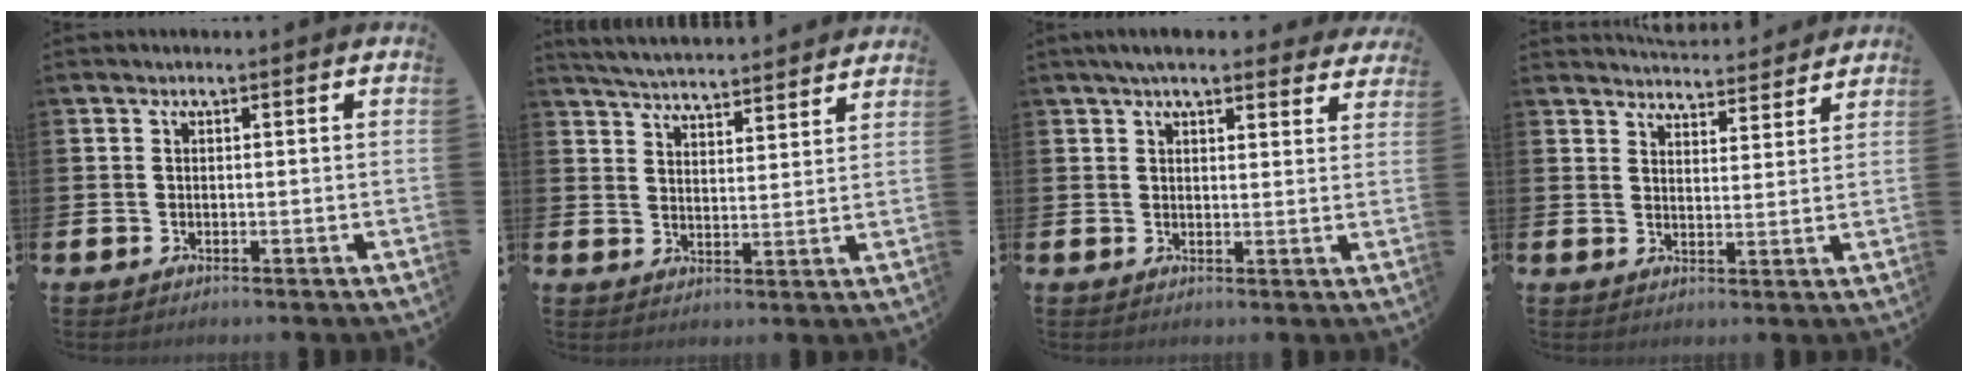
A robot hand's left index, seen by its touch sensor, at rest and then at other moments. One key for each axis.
{"total": 5.3, "fx": 5.3, "fy": 0.2, "fz": 0.2, "tx": -0.018, "ty": -0.043, "tz": 0.091}
{"total": 4.9, "fx": 4.4, "fy": 1.2, "fz": 1.8, "tx": -0.032, "ty": -0.015, "tz": 0.078}
{"total": 4.7, "fx": 4.7, "fy": 0.5, "fz": -0.1, "tx": 0.000, "ty": -0.038, "tz": 0.080}